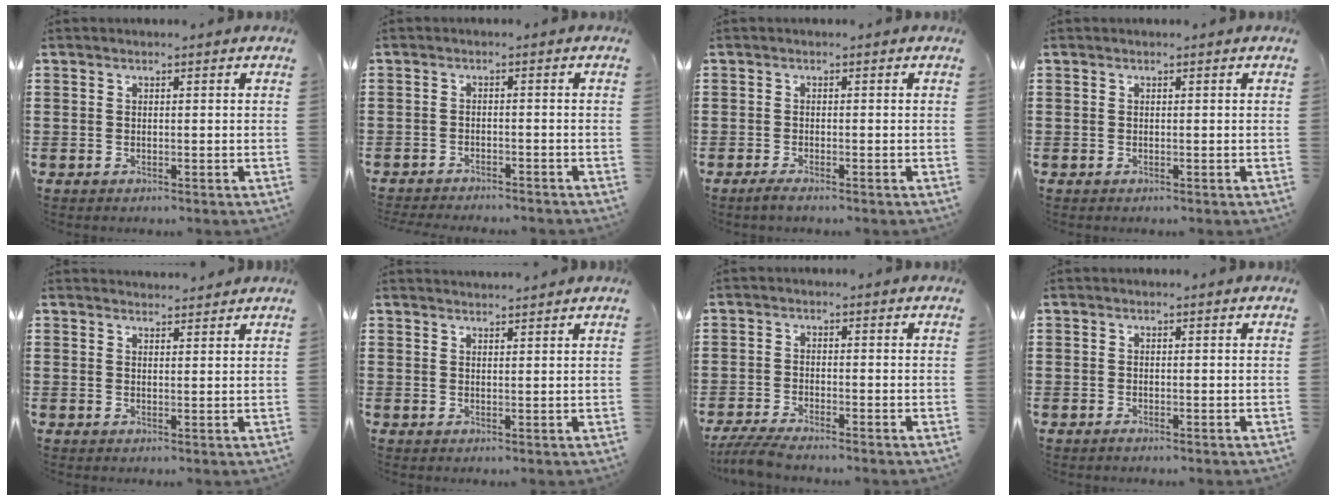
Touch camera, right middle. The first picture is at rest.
{"total": 2.0, "force": [-2.0, 0.0, 0.0], "torque": [-0.003, 0.001, -0.042]}
{"total": 1.1, "force": [-0.8, 0.1, 0.8], "torque": [-0.014, -0.004, -0.014]}
{"total": 0.0}
{"total": 2.1, "force": [2.0, 0.0, -0.1], "torque": [0.005, -0.003, 0.039]}
{"total": 1.7, "force": [1.7, -0.2, 0.0], "torque": [-0.003, 0.001, 0.033]}
{"total": 3.4, "force": [-3.1, 0.0, 1.5], "torque": [-0.045, -0.013, -0.065]}
{"total": 0.0}